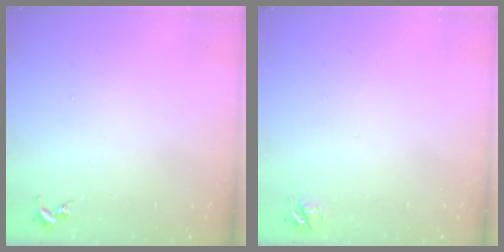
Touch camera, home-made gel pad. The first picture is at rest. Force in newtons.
{"total": 4.7, "press": 4.7, "slide": 0.6}